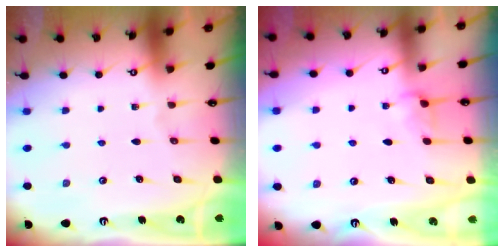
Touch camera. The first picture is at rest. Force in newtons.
{"total": 2.8, "press": 2.8, "slide": 0.4}